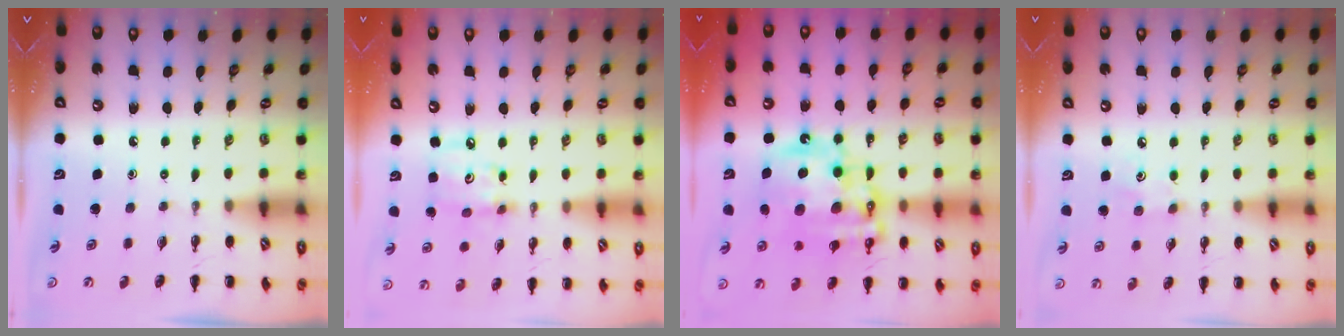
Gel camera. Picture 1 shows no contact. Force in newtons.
{"total": 5.8, "press": 5.7, "slide": 0.9}
{"total": 20.4, "press": 19.9, "slide": 4.7}
{"total": 3.8, "press": 3.7, "slide": 0.8}